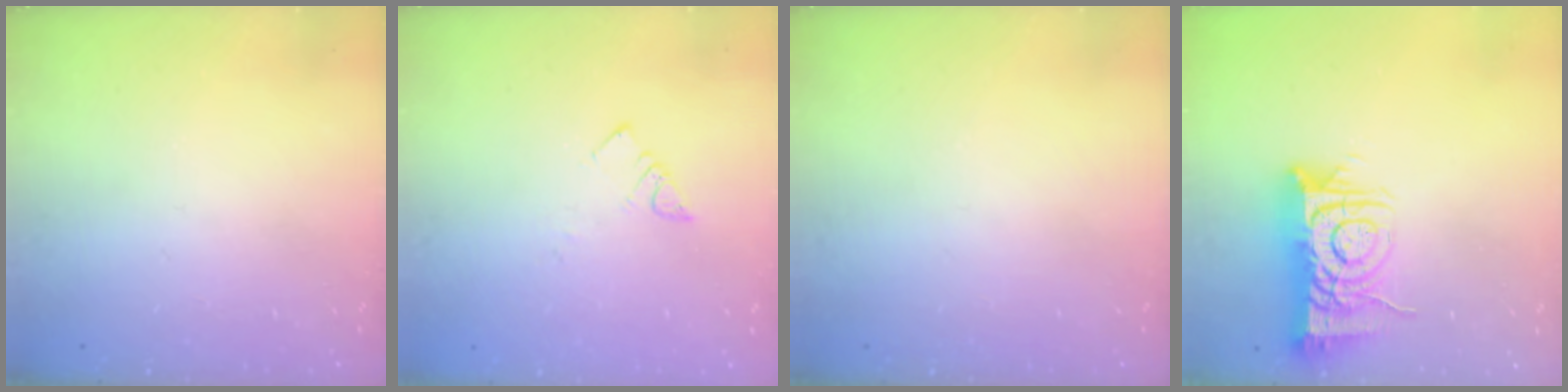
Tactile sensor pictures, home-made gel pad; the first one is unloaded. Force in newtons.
{"total": 3.9, "press": 3.8, "slide": 0.5}
{"total": 0.0}
{"total": 11.9, "press": 11.9, "slide": 1.1}